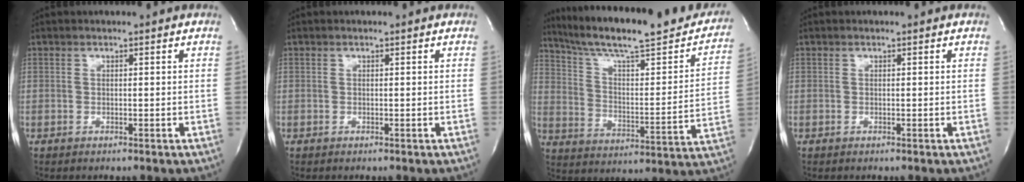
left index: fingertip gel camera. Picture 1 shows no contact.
{"total": 0.0}
{"total": 26.8, "force": [22.5, 4.0, 14.1], "torque": [-0.220, -0.022, 0.311]}
{"total": 0.0}